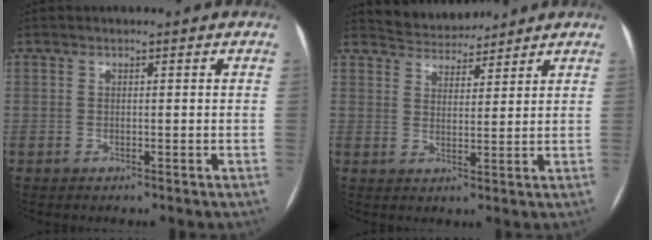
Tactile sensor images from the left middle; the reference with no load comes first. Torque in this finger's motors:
{"motor_torque": [0.05, -0.13, -0.03, -0.02]}